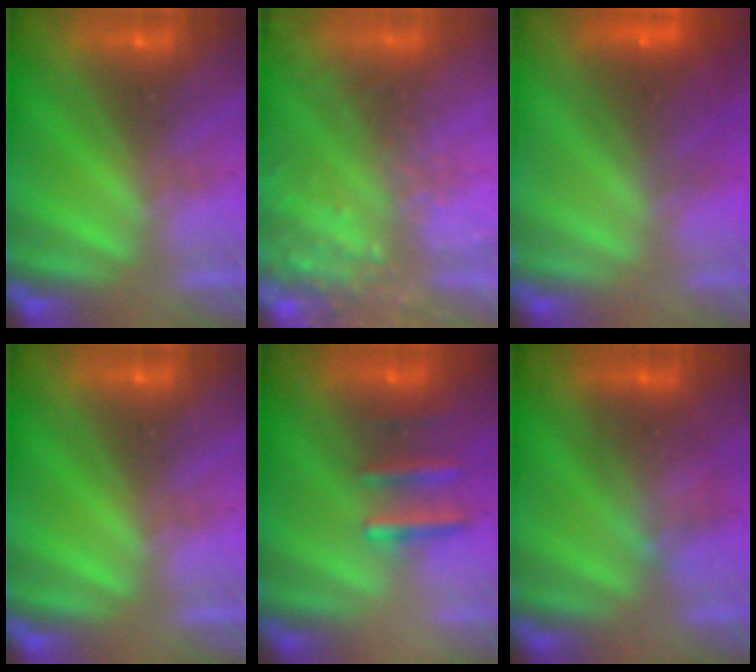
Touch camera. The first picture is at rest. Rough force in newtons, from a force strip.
{"total": 8.1}
{"total": 2.9}
{"total": 0.0}
{"total": 2.5}
{"total": 2.4}